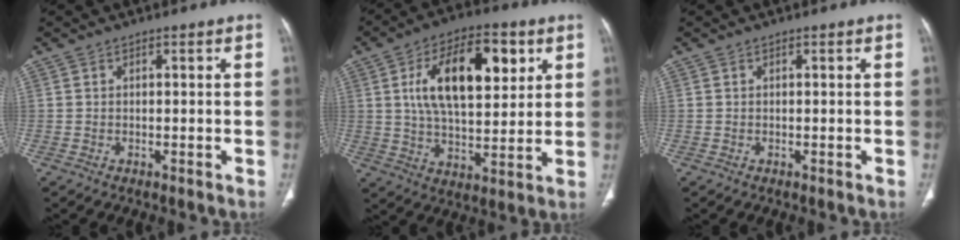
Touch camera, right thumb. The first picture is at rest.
{"total": 18.5, "force": [5.7, 9.1, 15.1], "torque": [-0.221, -0.008, 0.094]}
{"total": 0.0}